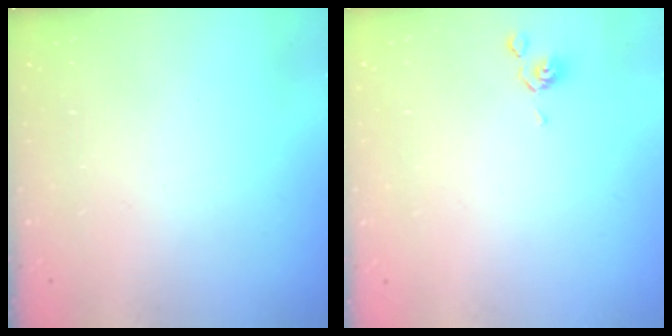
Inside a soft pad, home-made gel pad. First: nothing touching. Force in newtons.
{"total": 1.8, "press": 1.8, "slide": 0.2}